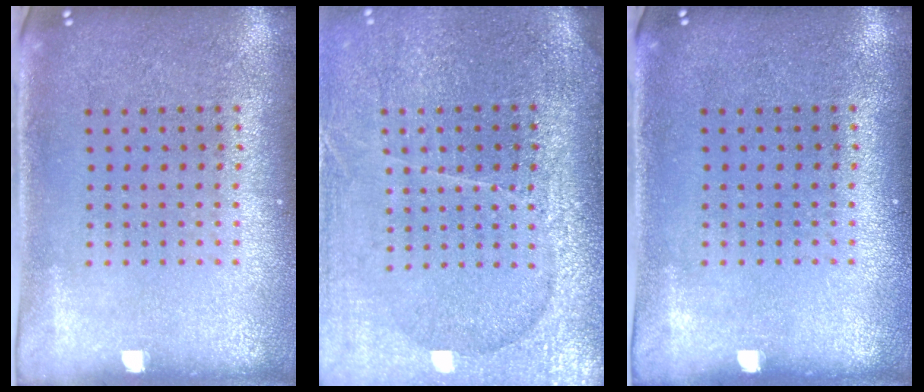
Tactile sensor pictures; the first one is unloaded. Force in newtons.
{"total": 4.1, "press": 3.6, "slide": 2.0}
{"total": 0.0}